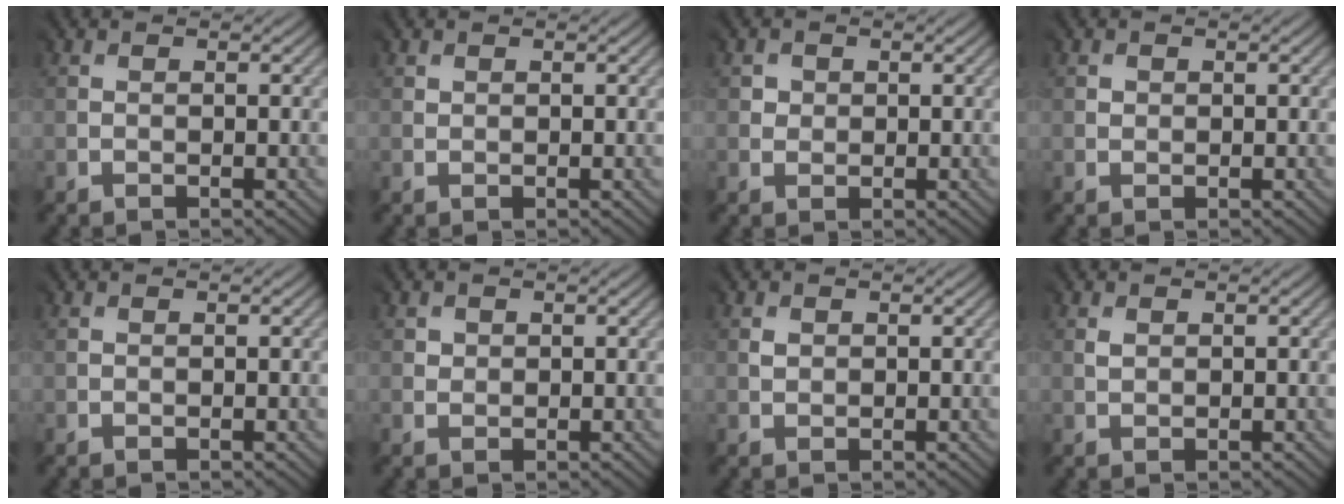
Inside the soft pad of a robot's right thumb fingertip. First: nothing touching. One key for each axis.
{"total": 1.0, "fx": 0.9, "fy": 0.4, "fz": -0.1, "tx": 0.002, "ty": -0.001, "tz": 0.017}
{"total": 1.6, "fx": 0.8, "fy": 1.1, "fz": -0.8, "tx": 0.010, "ty": -0.003, "tz": 0.010}
{"total": 0.9, "fx": 0.7, "fy": 0.6, "fz": -0.3, "tx": 0.007, "ty": -0.002, "tz": 0.013}
{"total": 0.5, "fx": 0.3, "fy": 0.2, "fz": 0.3, "tx": -0.006, "ty": -0.001, "tz": 0.007}
{"total": 1.5, "fx": 1.1, "fy": 0.8, "fz": -0.5, "tx": 0.008, "ty": -0.003, "tz": 0.018}
{"total": 0.9, "fx": 0.7, "fy": 0.4, "fz": -0.5, "tx": 0.005, "ty": -0.001, "tz": 0.013}
{"total": 1.0, "fx": 0.8, "fy": 0.4, "fz": -0.2, "tx": -0.001, "ty": -0.001, "tz": 0.016}